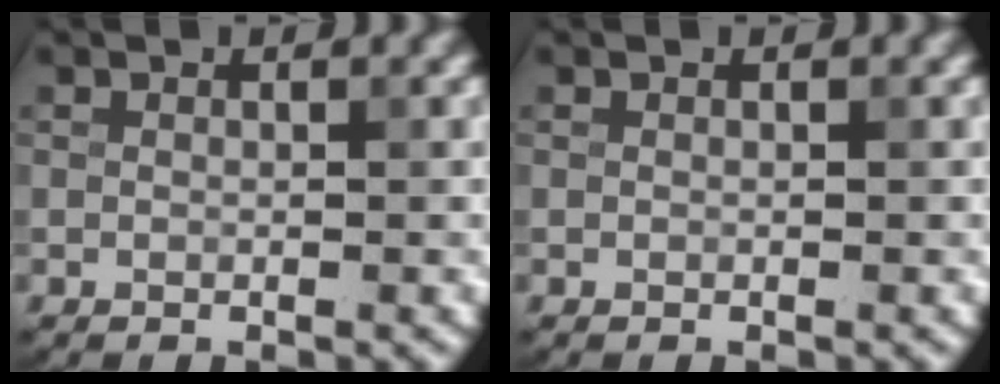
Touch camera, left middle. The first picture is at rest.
{"total": 0.0}